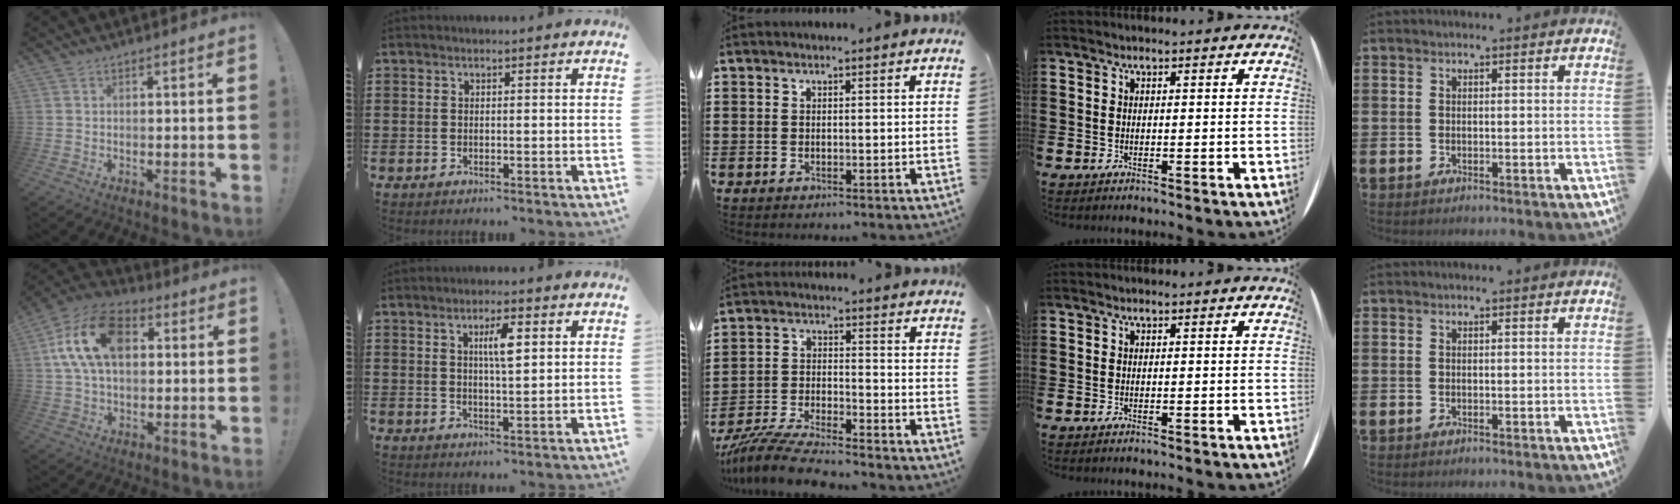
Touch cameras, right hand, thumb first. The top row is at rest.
{"thumb": {"total": 17.8, "force": [4.1, 11.5, 12.9], "torque": [-0.242, 0.010, 0.074]}, "index": {"total": 4.7, "force": [1.5, 1.1, 4.3], "torque": [-0.074, 0.003, 0.018]}, "middle": {"total": 7.7, "force": [-7.3, 0.5, 2.4], "torque": [-0.054, 0.004, -0.143]}}